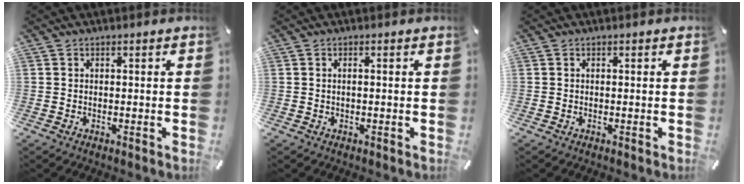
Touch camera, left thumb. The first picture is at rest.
{"total": 0.9, "force": [0.0, 0.2, 0.9], "torque": [-0.017, -0.001, 0.000]}
{"total": 0.0}